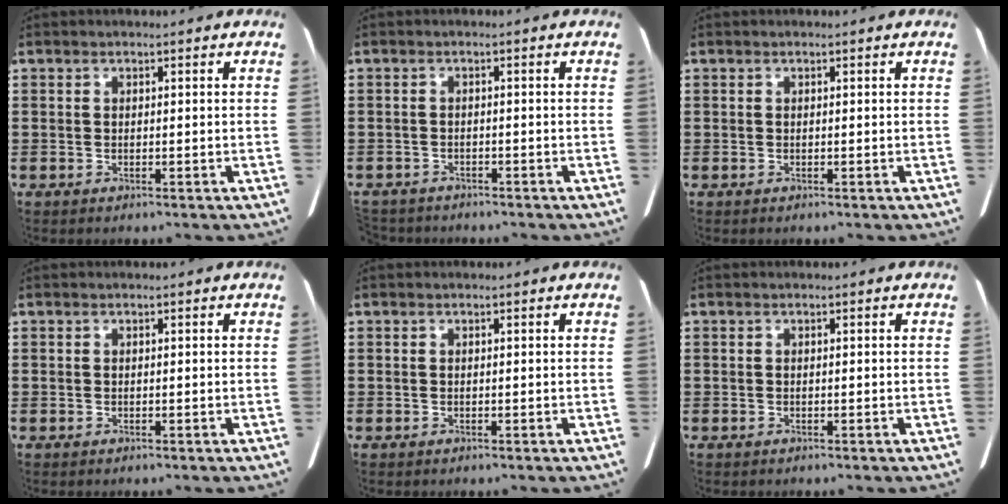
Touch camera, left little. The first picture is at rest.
{"total": 1.5, "force": [-1.5, 0.1, 0.0], "torque": [-0.005, -0.002, -0.033]}
{"total": 0.0}
{"total": 0.0}
{"total": 0.0}
{"total": 0.0}